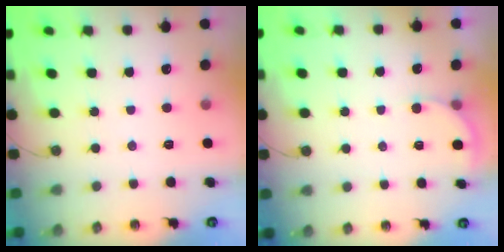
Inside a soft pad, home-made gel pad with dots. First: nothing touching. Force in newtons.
{"total": 3.8, "press": 3.8, "slide": 0.3}